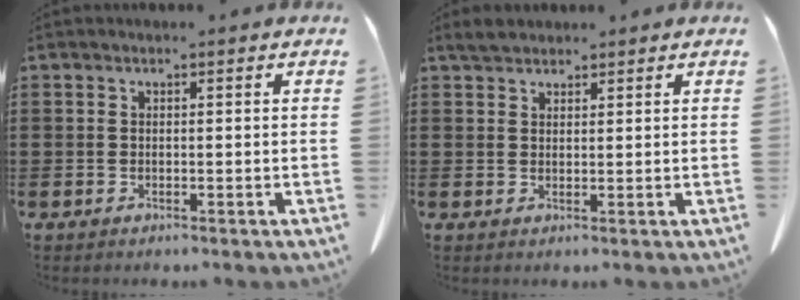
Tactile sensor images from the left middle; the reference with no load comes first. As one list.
[{"total": 2.2, "force": [2.0, 0.8, 0.6], "torque": [-0.017, 0.006, 0.039]}]